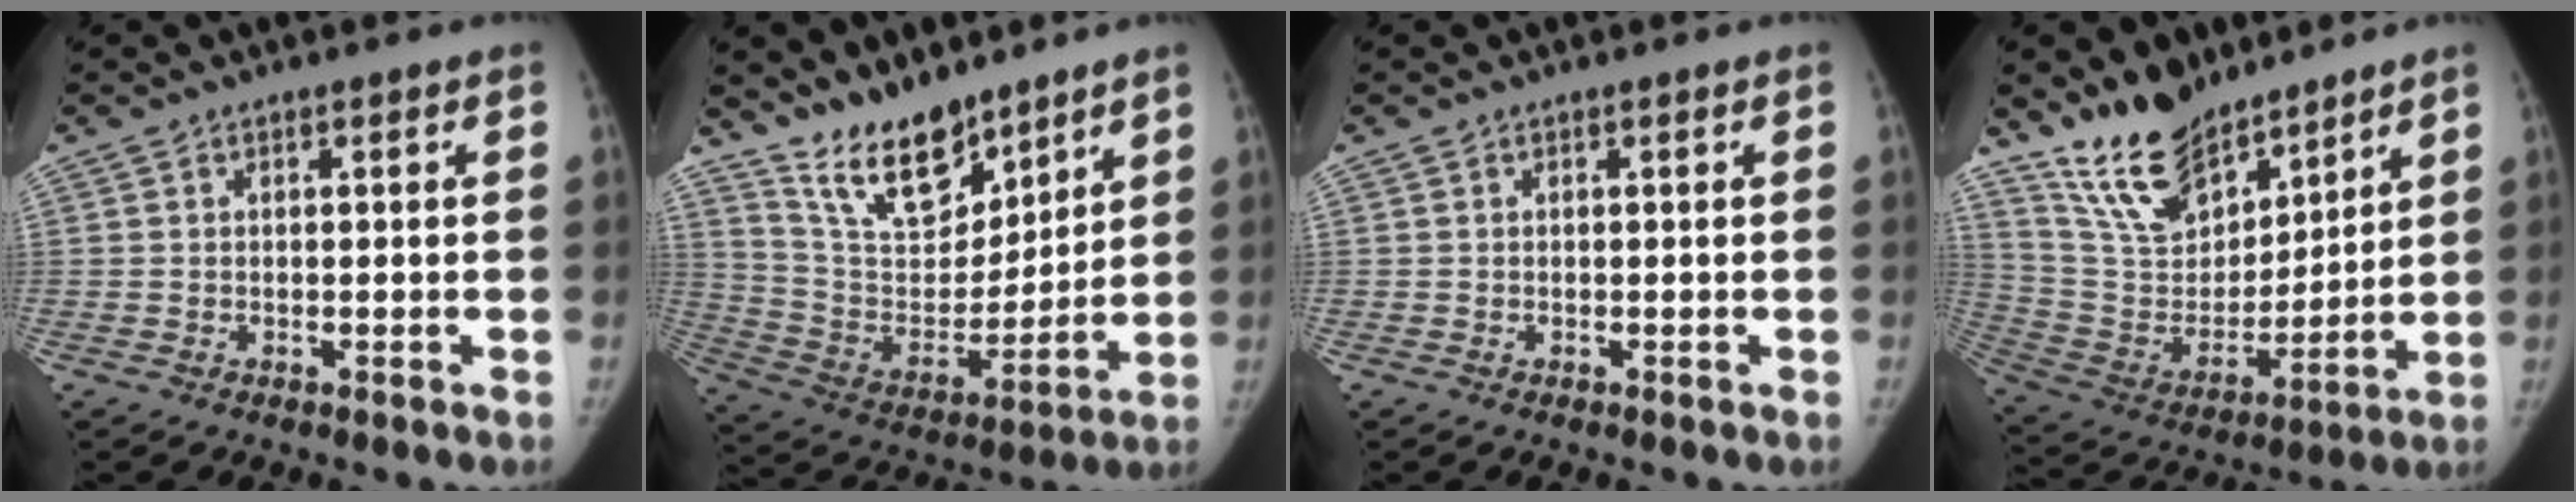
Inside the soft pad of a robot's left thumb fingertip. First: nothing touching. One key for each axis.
{"total": 15.0, "fx": 12.0, "fy": 6.2, "fz": 6.6, "tx": -0.077, "ty": -0.077, "tz": 0.230}
{"total": 0.0}
{"total": 16.5, "fx": 13.0, "fy": 7.6, "fz": 6.8, "tx": -0.081, "ty": -0.074, "tz": 0.254}